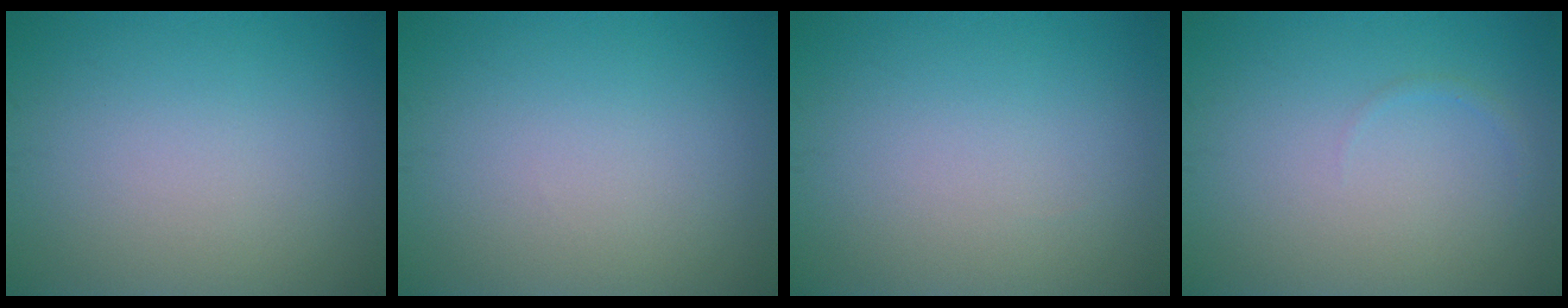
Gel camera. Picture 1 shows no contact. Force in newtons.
{"total": 0.0}
{"total": 0.0}
{"total": 0.5, "press": 0.5, "slide": 0.1}